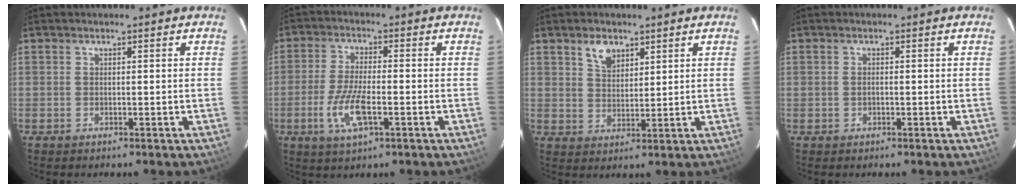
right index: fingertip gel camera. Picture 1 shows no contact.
{"total": 8.4, "force": [-2.9, 2.6, 7.5], "torque": [-0.160, -0.010, -0.056]}
{"total": 4.8, "force": [3.0, 2.8, 2.5], "torque": [-0.038, 0.007, 0.058]}
{"total": 0.8, "force": [-0.1, 0.5, 0.7], "torque": [-0.013, 0.001, -0.003]}